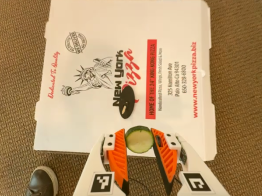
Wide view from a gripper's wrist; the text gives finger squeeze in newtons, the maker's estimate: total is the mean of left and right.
{"total": 8.3, "left": 8.0, "right": 8.6}